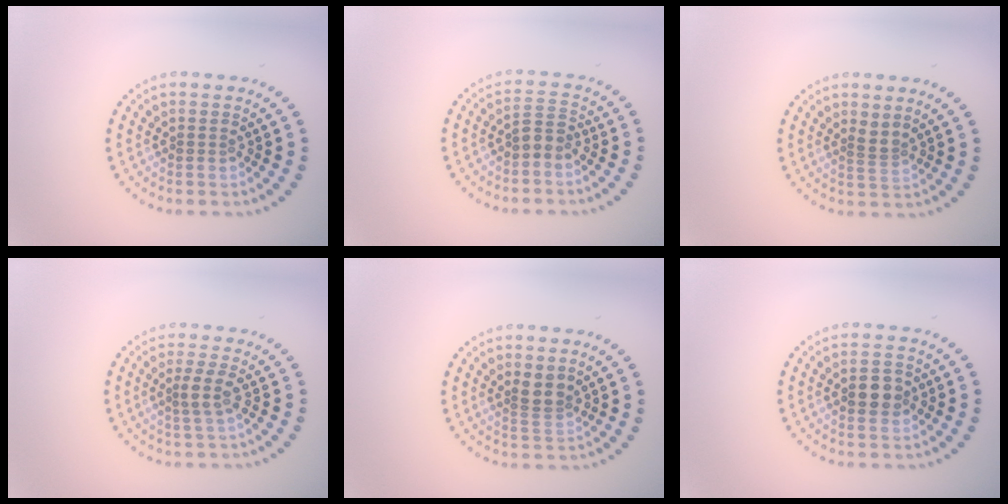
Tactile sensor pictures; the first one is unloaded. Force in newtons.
{"total": 1.7, "press": 1.4, "slide": 0.9}
{"total": 1.2, "press": 0.8, "slide": 0.9}
{"total": 1.8, "press": 1.4, "slide": 1.1}
{"total": 2.0, "press": 1.7, "slide": 1.1}
{"total": 2.7, "press": 2.7, "slide": 0.1}